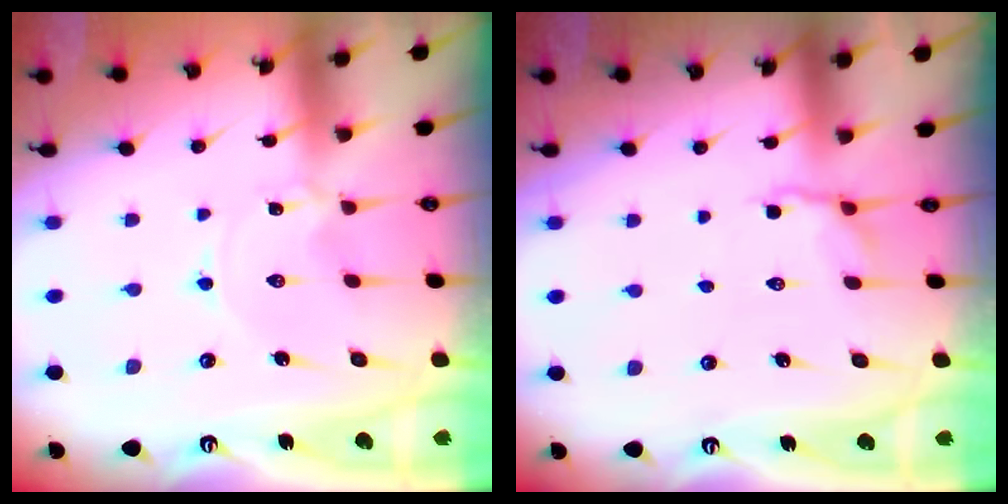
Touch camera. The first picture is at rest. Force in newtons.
{"total": 3.5, "press": 3.2, "slide": 1.5}